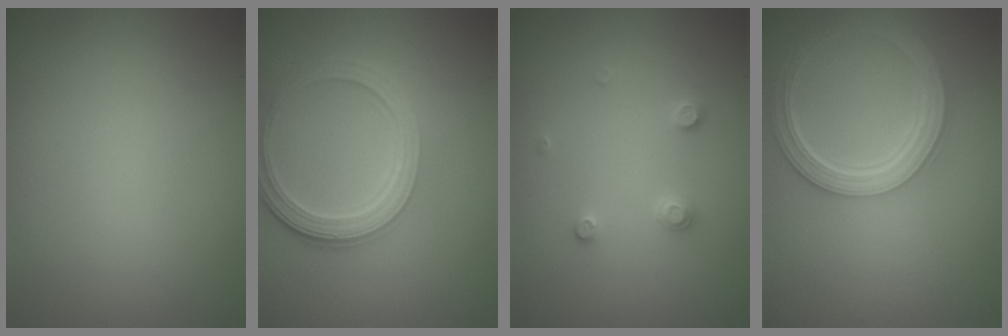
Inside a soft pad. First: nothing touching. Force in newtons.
{"total": 5.0, "press": 3.8, "slide": 3.2}
{"total": 1.5, "press": 1.5, "slide": 0.2}
{"total": 5.1, "press": 4.0, "slide": 3.1}